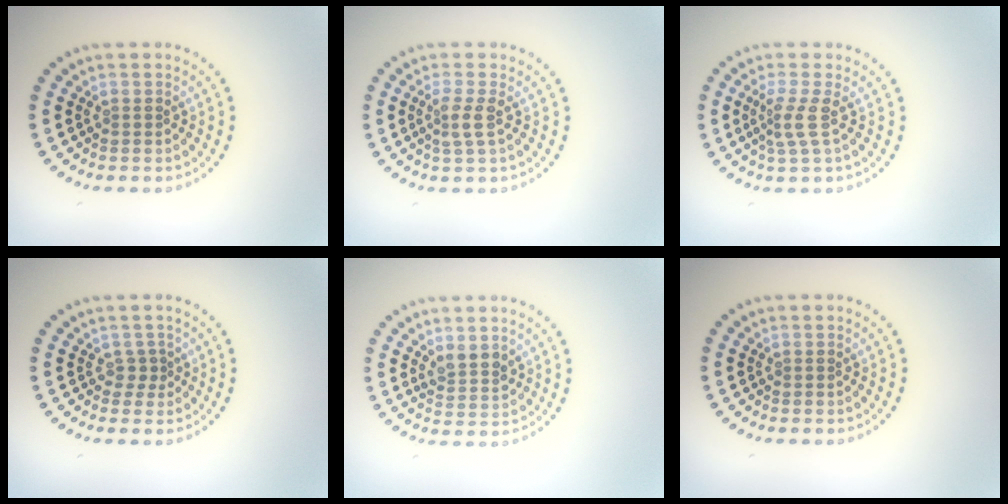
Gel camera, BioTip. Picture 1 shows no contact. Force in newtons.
{"total": 1.8, "press": 1.4, "slide": 1.1}
{"total": 2.4, "press": 1.7, "slide": 1.7}
{"total": 1.0, "press": 0.8, "slide": 0.6}
{"total": 2.1, "press": 1.9, "slide": 0.9}
{"total": 0.0}